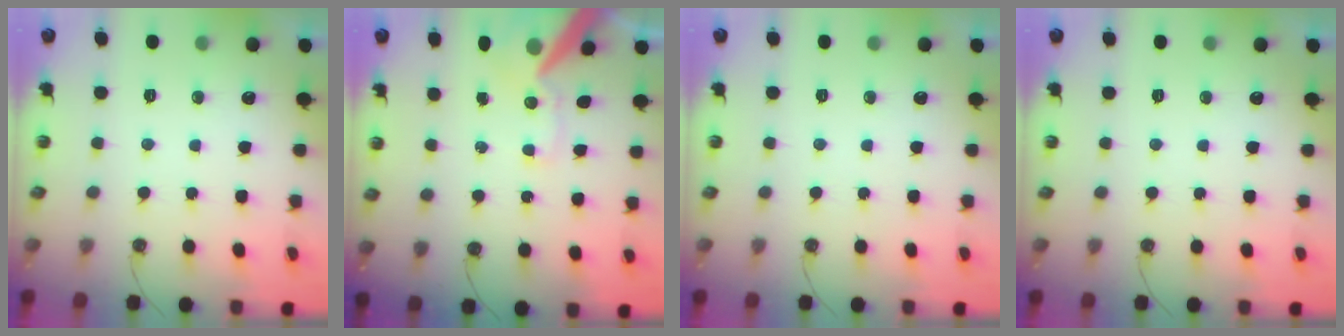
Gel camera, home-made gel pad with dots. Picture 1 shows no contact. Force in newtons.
{"total": 13.9, "press": 13.7, "slide": 2.2}
{"total": 0.0}
{"total": 0.0}